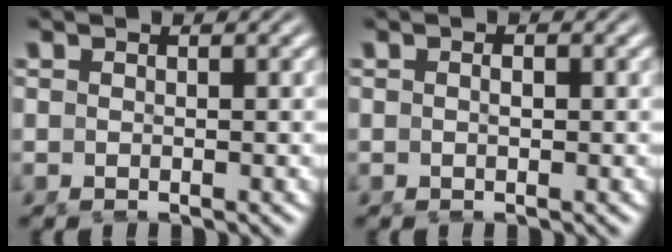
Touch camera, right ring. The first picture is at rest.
{"total": 0.6, "force": [-0.2, 0.1, 0.6], "torque": [-0.010, -0.004, 0.000]}